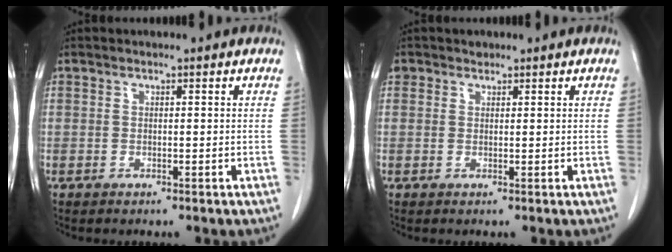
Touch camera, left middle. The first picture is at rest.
{"total": 1.5, "force": [1.0, 1.1, 0.1], "torque": [0.000, 0.006, 0.017]}